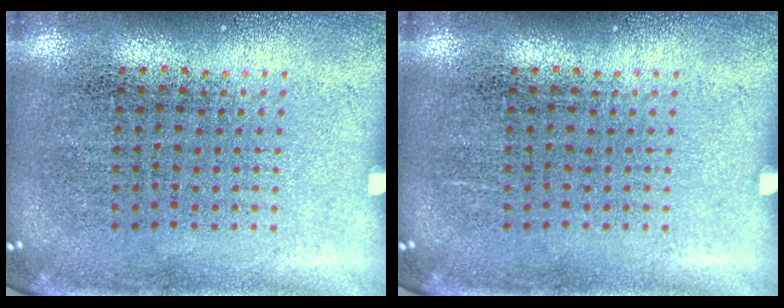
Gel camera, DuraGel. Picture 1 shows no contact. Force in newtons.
{"total": 0.0}